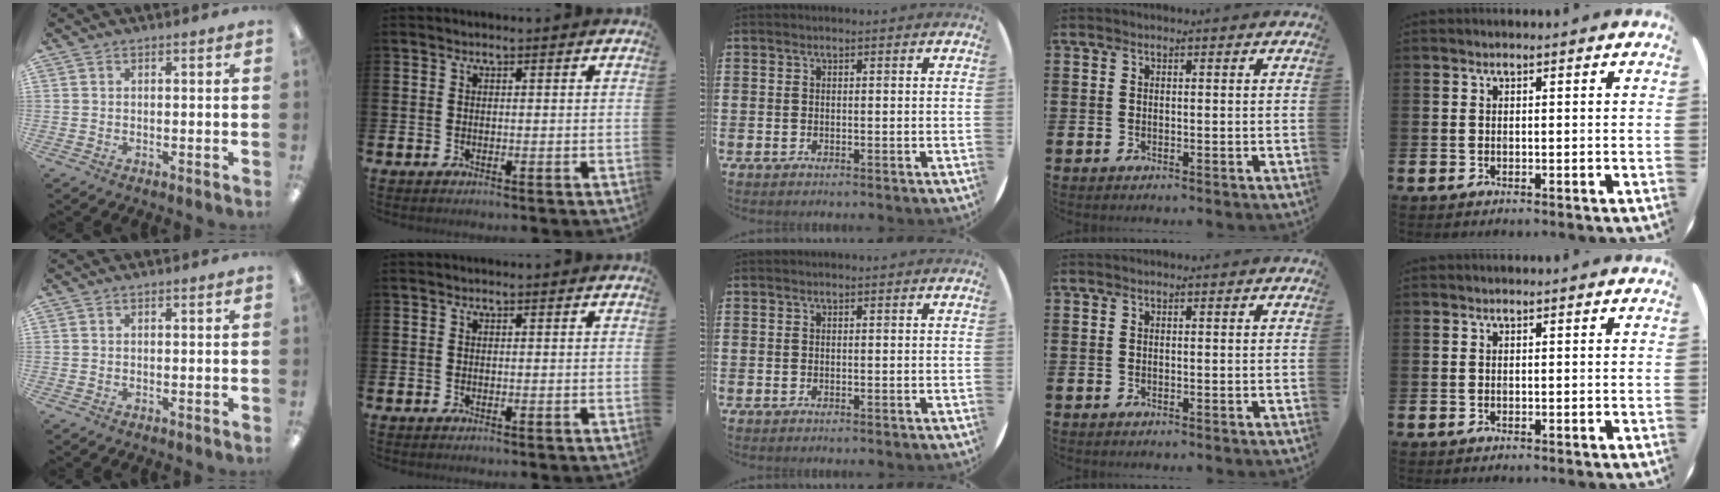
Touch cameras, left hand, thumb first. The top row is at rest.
{}